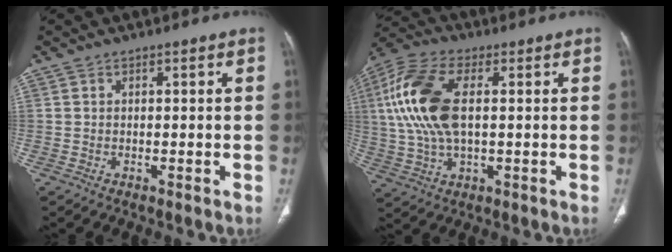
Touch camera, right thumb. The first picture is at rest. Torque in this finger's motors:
{"motor_torque": [-0.76, 1.67, 1.14, 0.25, 0.23]}